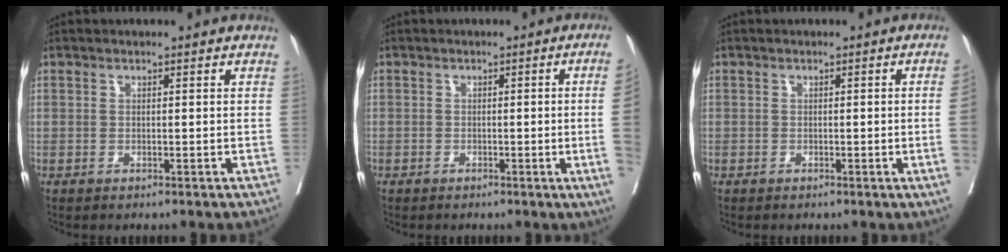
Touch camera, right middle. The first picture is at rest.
{"total": 5.2, "force": [-0.8, -1.8, 4.8], "torque": [-0.047, -0.010, -0.011]}
{"total": 2.5, "force": [-0.4, -1.0, 2.2], "torque": [-0.026, -0.003, -0.003]}